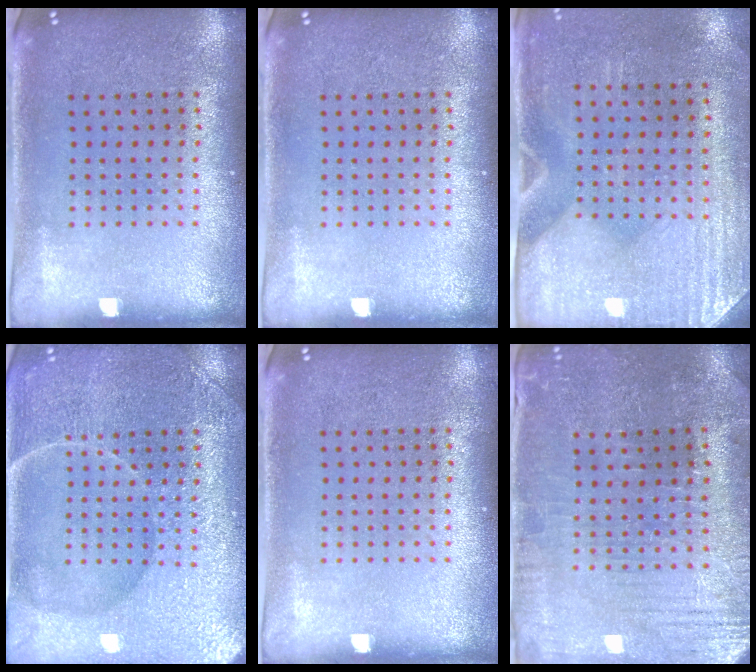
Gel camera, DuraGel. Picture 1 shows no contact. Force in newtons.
{"total": 0.0}
{"total": 3.0, "press": 2.6, "slide": 1.5}
{"total": 4.4, "press": 4.4, "slide": 0.4}
{"total": 0.0}
{"total": 0.9, "press": 0.8, "slide": 0.4}